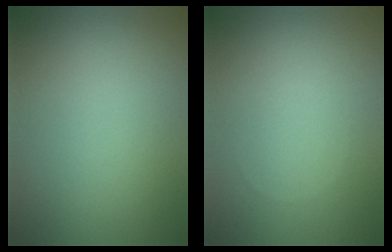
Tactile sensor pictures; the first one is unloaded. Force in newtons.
{"total": 0.0}